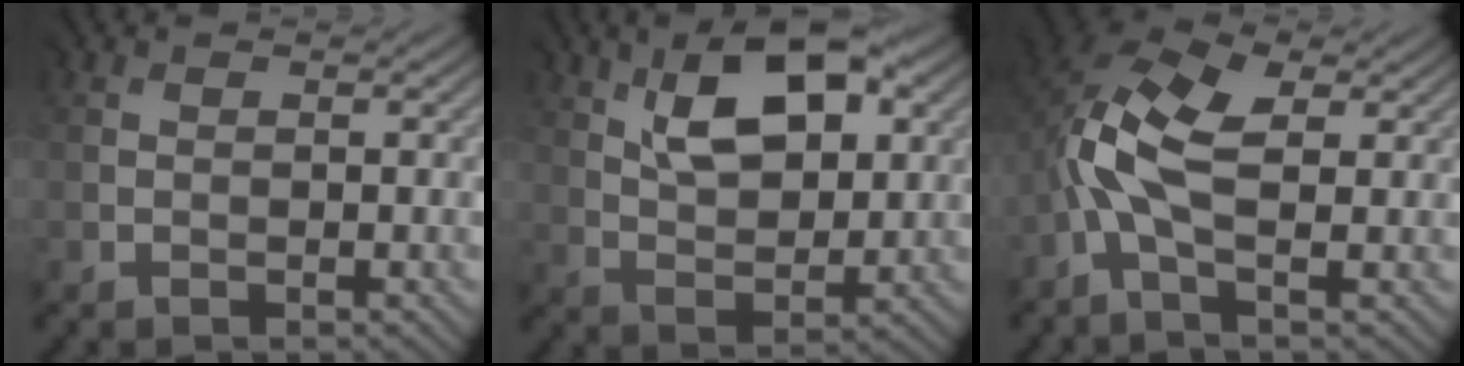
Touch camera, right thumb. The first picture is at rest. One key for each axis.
{"total": 9.1, "fx": 5.1, "fy": 4.4, "fz": 6.2, "tx": -0.105, "ty": 0.010, "tz": 0.089}
{"total": 8.3, "fx": 0.5, "fy": 4.0, "fz": 7.2, "tx": -0.163, "ty": 0.014, "tz": -0.002}